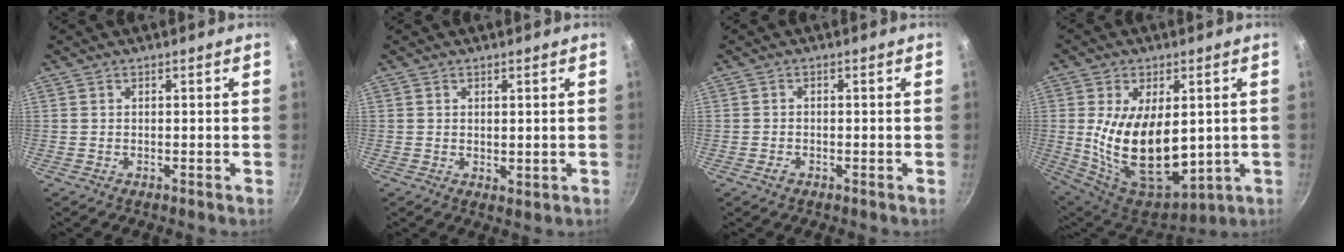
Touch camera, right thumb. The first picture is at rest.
{"total": 1.5, "force": [0.6, 1.0, 1.0], "torque": [-0.012, -0.011, 0.009]}
{"total": 1.5, "force": [-0.8, 1.0, 0.7], "torque": [-0.012, 0.006, -0.015]}
{"total": 19.8, "force": [0.4, 11.6, 16.1], "torque": [-0.263, -0.028, 0.032]}